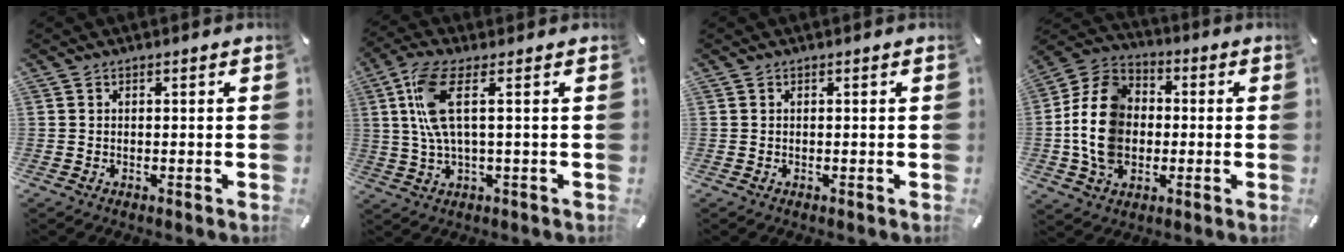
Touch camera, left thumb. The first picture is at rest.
{"total": 9.6, "force": [1.9, 2.9, 8.9], "torque": [-0.191, -0.009, 0.031]}
{"total": 0.0}
{"total": 14.5, "force": [-1.7, 11.7, 8.3], "torque": [-0.200, 0.021, -0.032]}